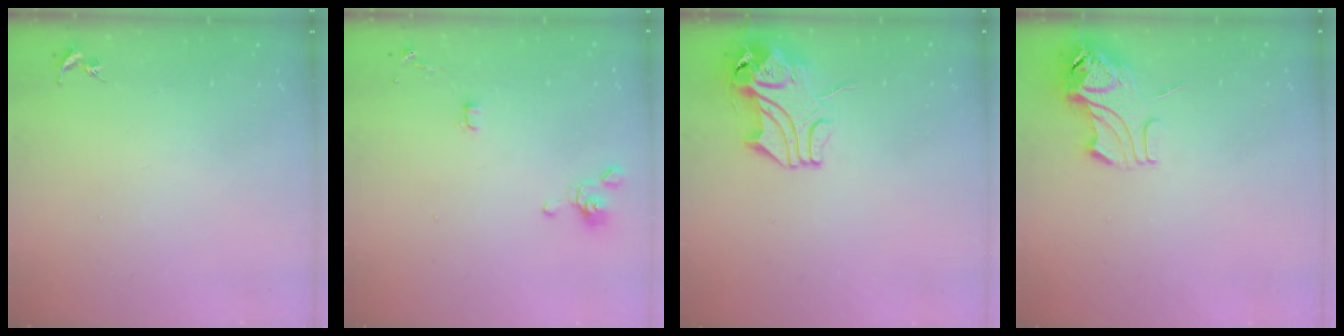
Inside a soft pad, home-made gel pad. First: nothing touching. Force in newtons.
{"total": 4.1, "press": 4.0, "slide": 0.7}
{"total": 10.6, "press": 10.5, "slide": 1.8}
{"total": 10.2, "press": 10.2, "slide": 1.2}